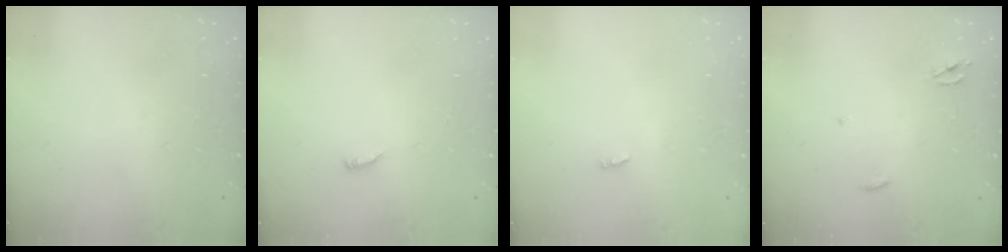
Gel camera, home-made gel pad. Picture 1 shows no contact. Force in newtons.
{"total": 4.3, "press": 4.2, "slide": 0.6}
{"total": 1.9, "press": 1.9, "slide": 0.2}
{"total": 2.3, "press": 2.3, "slide": 0.2}